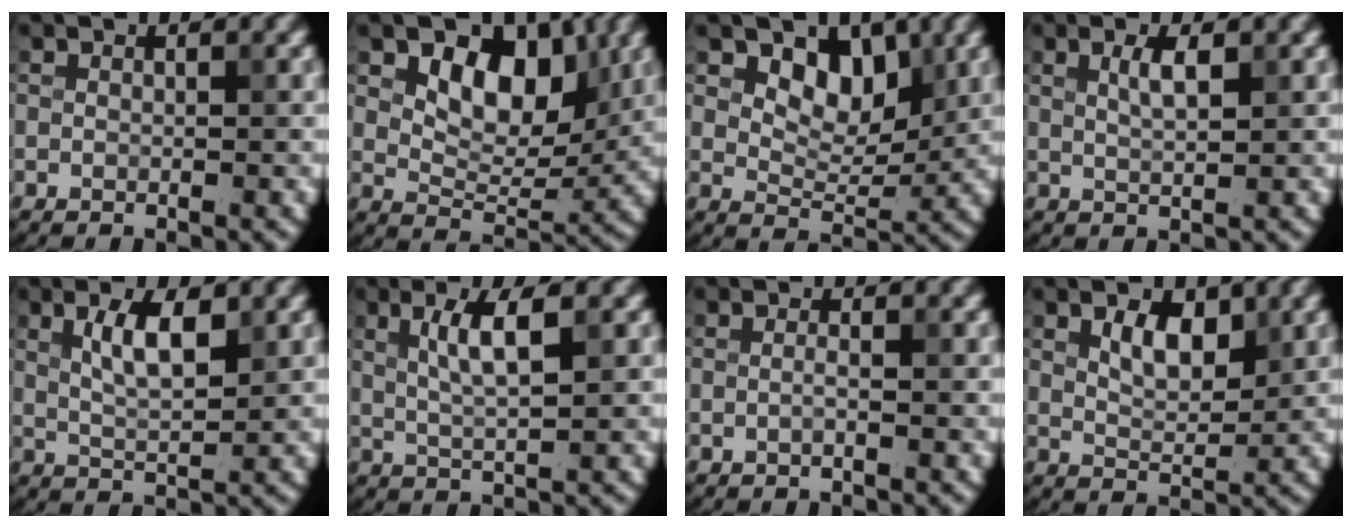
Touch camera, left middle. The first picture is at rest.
{"total": 6.8, "force": [2.7, 4.1, 4.6], "torque": [-0.064, -0.010, 0.037]}
{"total": 4.4, "force": [2.3, 2.7, 2.7], "torque": [-0.041, -0.010, 0.030]}
{"total": 2.0, "force": [0.8, 0.5, 1.7], "torque": [-0.033, 0.001, 0.015]}
{"total": 3.7, "force": [1.5, 1.2, 3.2], "torque": [-0.062, 0.002, 0.027]}
{"total": 3.8, "force": [1.3, 0.8, 3.5], "torque": [-0.067, 0.000, 0.026]}
{"total": 0.7, "force": [-0.2, 0.1, 0.7], "torque": [-0.014, -0.003, -0.006]}
{"total": 3.1, "force": [1.5, 1.6, 2.3], "torque": [-0.042, -0.001, 0.027]}